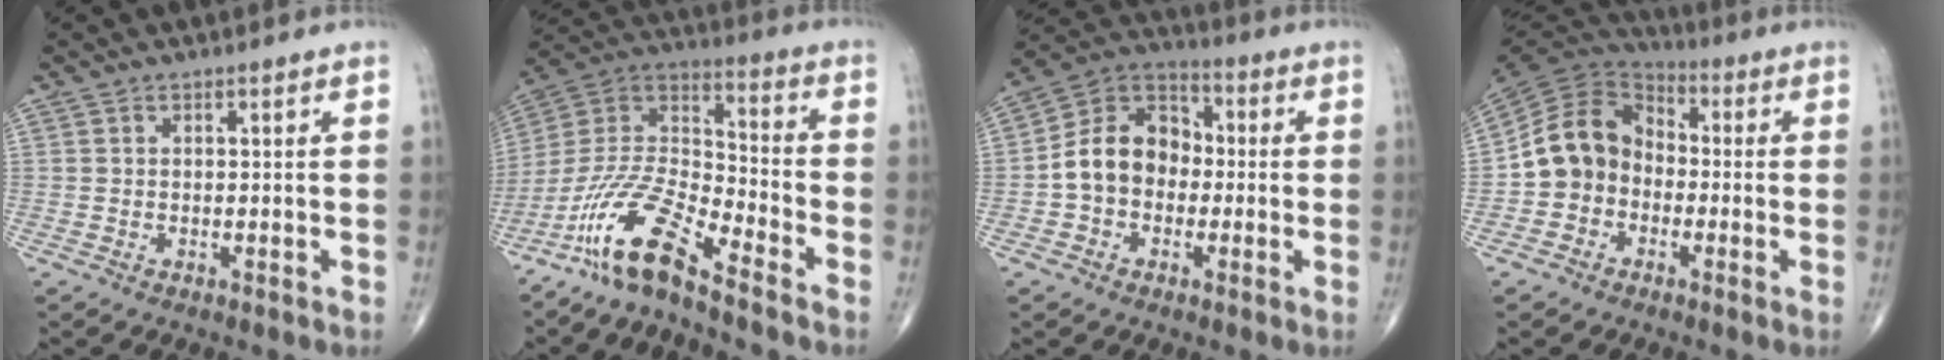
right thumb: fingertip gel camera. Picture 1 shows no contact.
{"total": 14.7, "force": [-11.0, 2.8, 9.4], "torque": [-0.187, 0.073, -0.218]}
{"total": 11.8, "force": [-1.4, 9.2, 7.2], "torque": [-0.101, 0.043, -0.040]}
{"total": 11.9, "force": [-2.4, 10.0, 6.0], "torque": [-0.091, 0.043, -0.059]}